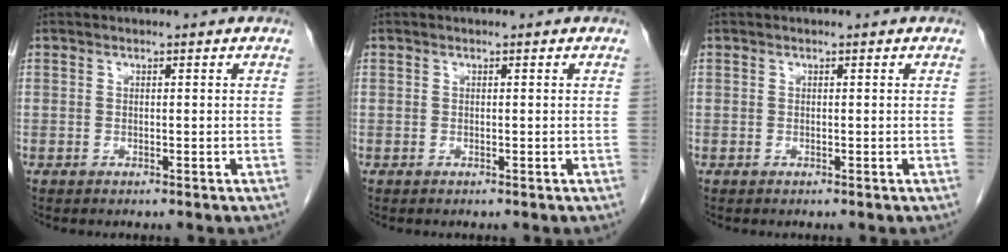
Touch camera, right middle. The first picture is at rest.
{"total": 0.0}
{"total": 0.0}